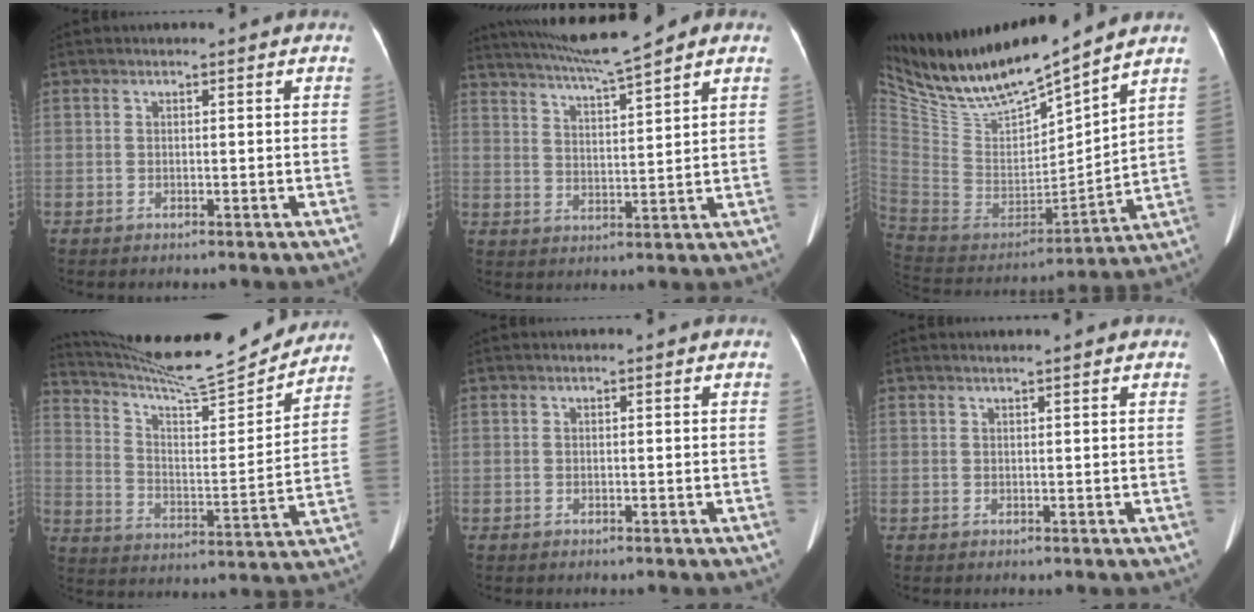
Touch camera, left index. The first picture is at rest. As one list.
[{"total": 9.7, "force": [8.5, -0.9, 4.5], "torque": [-0.081, 0.013, 0.142]}, {"total": 17.3, "force": [15.8, 1.6, 6.8], "torque": [-0.144, -0.022, 0.303]}, {"total": 20.4, "force": [19.3, 0.8, 6.8], "torque": [-0.121, -0.032, 0.287]}, {"total": 0.0}, {"total": 2.0, "force": [1.9, -0.3, 0.8], "torque": [-0.011, 0.013, 0.028]}]